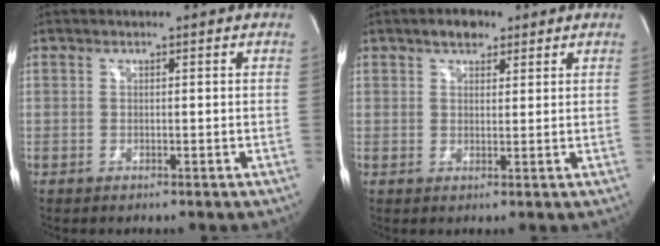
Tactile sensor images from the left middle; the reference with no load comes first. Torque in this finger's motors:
{"motor_torque": [0.10, -0.06, -0.01, 0.01]}